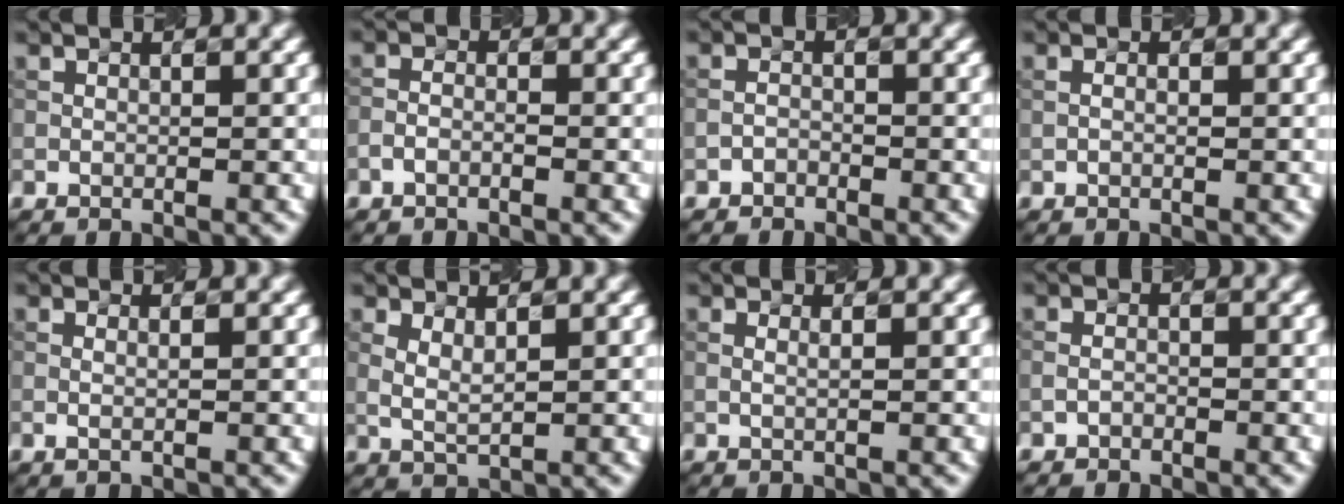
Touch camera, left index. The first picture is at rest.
{"total": 1.2, "force": [-0.8, 0.6, 0.7], "torque": [-0.016, 0.002, -0.019]}
{"total": 1.0, "force": [-0.9, 0.5, 0.1], "torque": [0.001, 0.003, -0.019]}
{"total": 0.7, "force": [0.0, 0.3, 0.6], "torque": [-0.013, -0.004, -0.001]}
{"total": 0.9, "force": [0.3, 0.3, 0.9], "torque": [-0.016, -0.004, -0.003]}
{"total": 1.8, "force": [0.9, 0.6, 1.5], "torque": [-0.036, -0.006, 0.022]}
{"total": 1.1, "force": [0.4, 0.3, 0.9], "torque": [-0.012, -0.003, -0.003]}
{"total": 0.8, "force": [-0.5, 0.5, 0.3], "torque": [-0.007, 0.000, -0.011]}